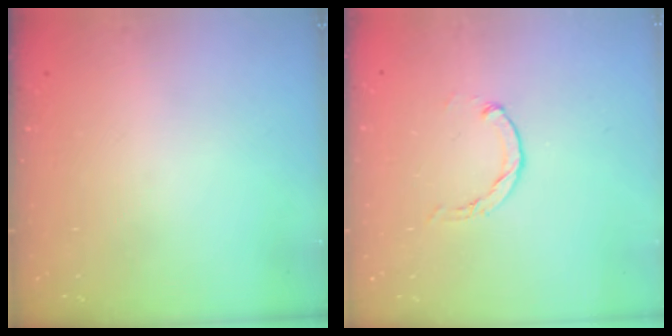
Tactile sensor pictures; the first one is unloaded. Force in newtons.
{"total": 0.0}